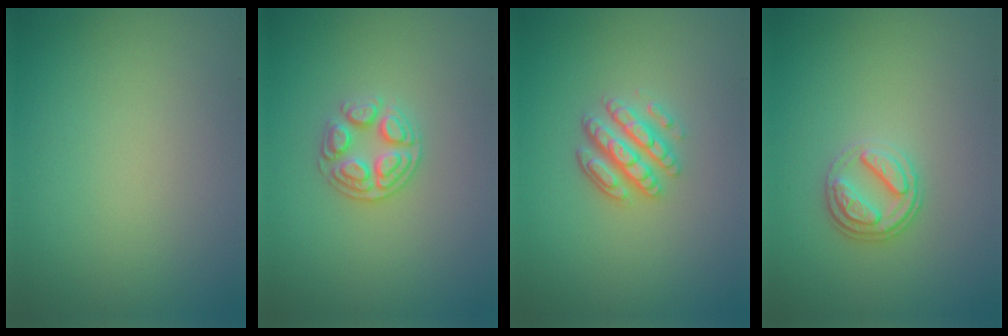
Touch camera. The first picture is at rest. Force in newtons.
{"total": 2.9, "press": 2.7, "slide": 1.0}
{"total": 3.5, "press": 3.0, "slide": 1.7}
{"total": 2.8, "press": 2.6, "slide": 1.1}